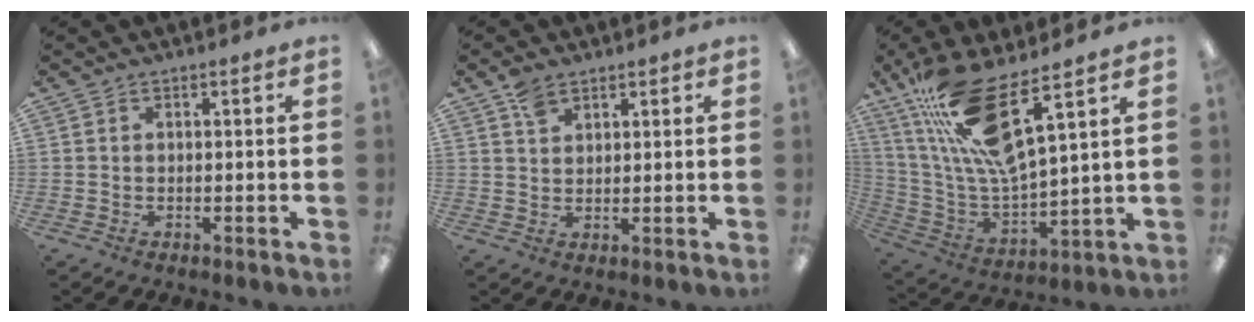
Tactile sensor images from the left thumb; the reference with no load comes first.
{"total": 4.2, "force": [2.8, 2.6, 1.6], "torque": [-0.023, -0.006, 0.053]}
{"total": 18.2, "force": [11.5, 4.3, 13.4], "torque": [-0.278, -0.064, 0.194]}